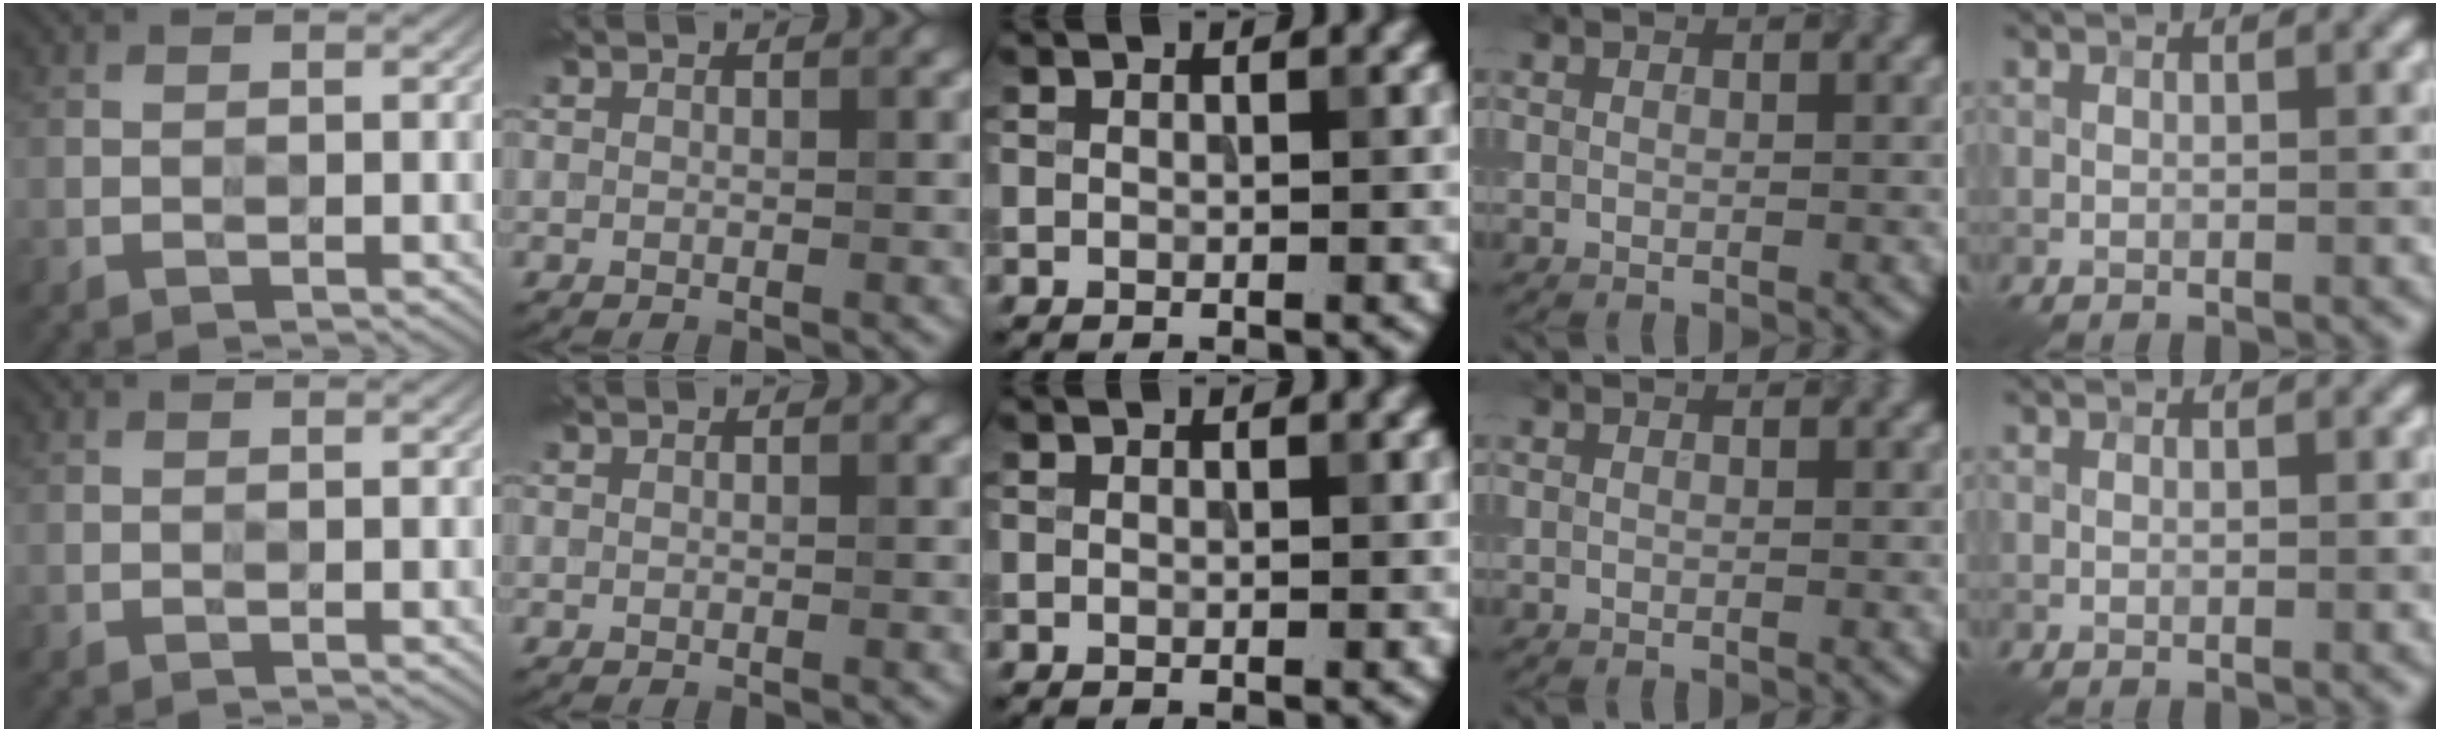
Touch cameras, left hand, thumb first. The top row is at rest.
{}